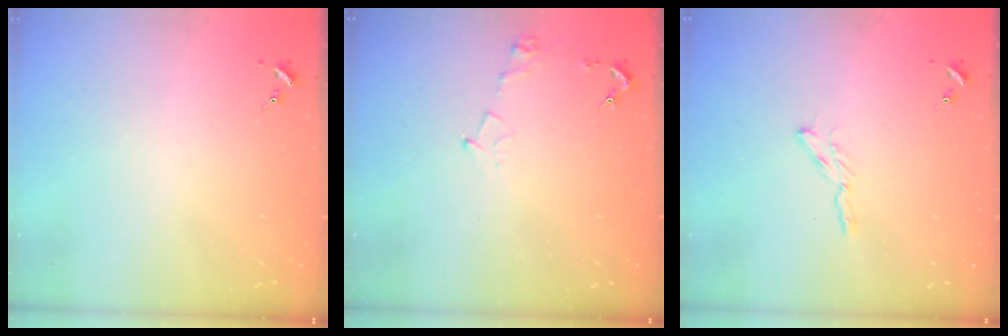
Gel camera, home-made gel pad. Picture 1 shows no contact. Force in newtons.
{"total": 6.2, "press": 6.2, "slide": 0.7}
{"total": 2.9, "press": 2.9, "slide": 0.3}